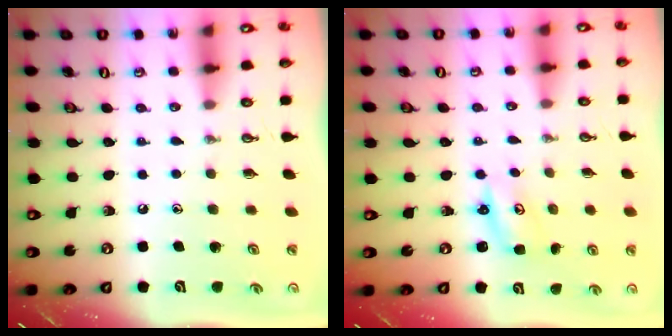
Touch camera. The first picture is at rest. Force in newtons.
{"total": 2.6, "press": 2.6, "slide": 0.2}